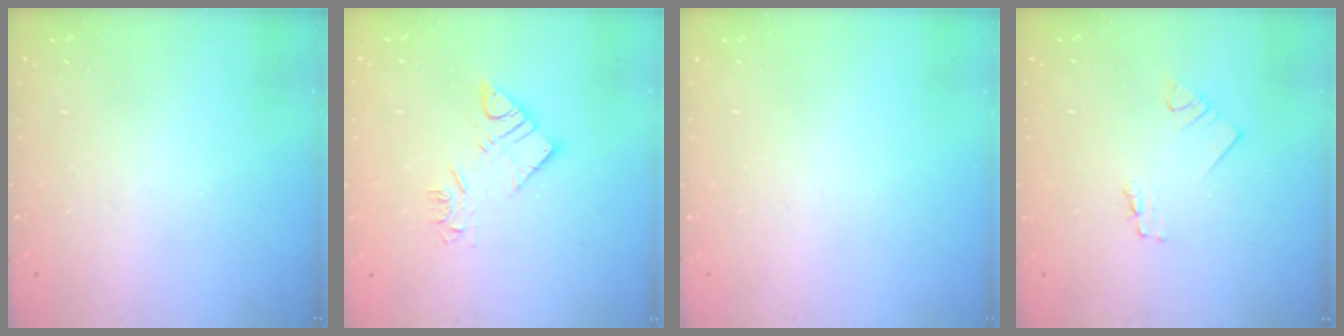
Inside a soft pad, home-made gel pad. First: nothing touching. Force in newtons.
{"total": 9.0, "press": 9.0, "slide": 0.4}
{"total": 0.0}
{"total": 1.2, "press": 1.2, "slide": 0.0}